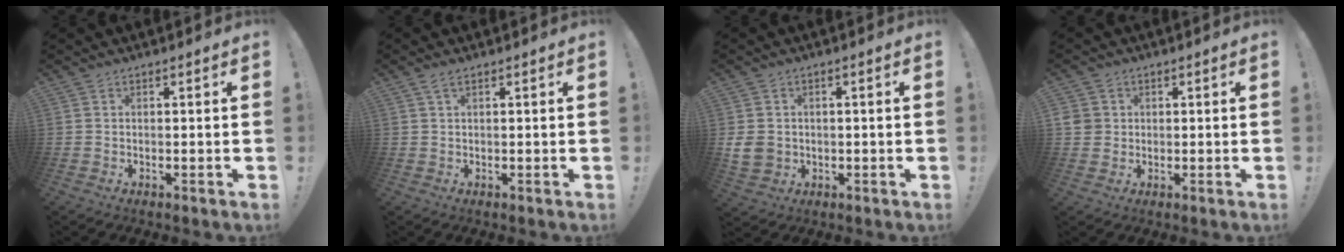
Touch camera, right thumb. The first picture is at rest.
{"total": 1.8, "force": [0.9, 0.4, 1.5], "torque": [-0.032, 0.001, 0.017]}
{"total": 6.3, "force": [0.1, 5.4, 3.3], "torque": [-0.070, 0.002, 0.008]}
{"total": 3.6, "force": [0.8, 3.4, 0.7], "torque": [-0.013, 0.001, 0.017]}